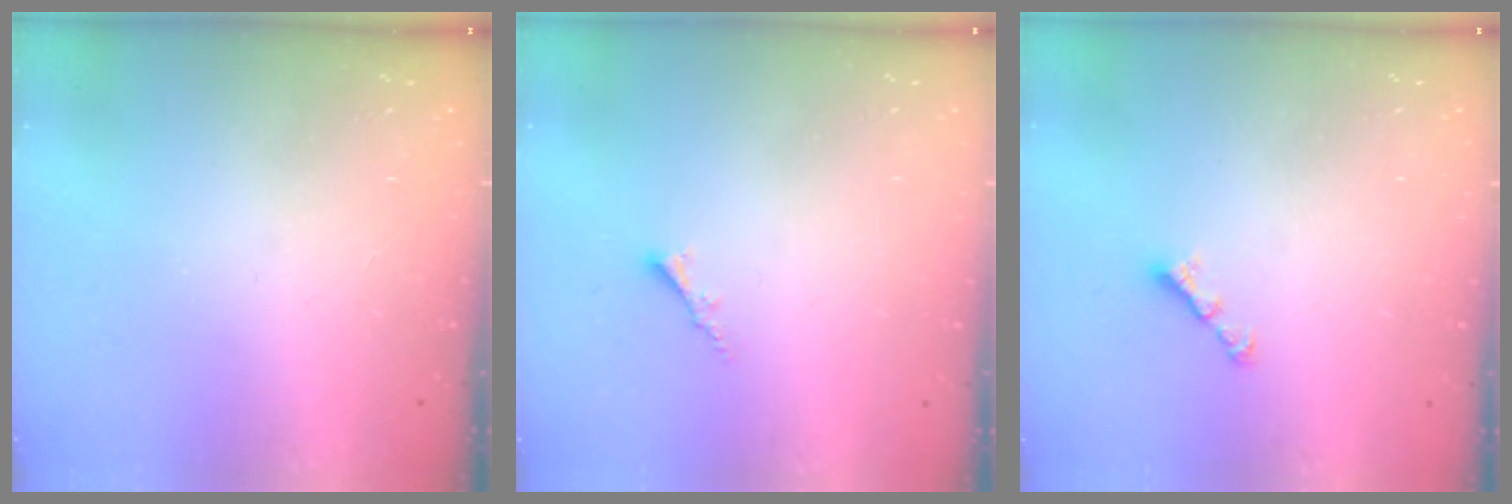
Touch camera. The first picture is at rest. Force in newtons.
{"total": 1.8, "press": 1.7, "slide": 0.5}
{"total": 2.9, "press": 2.8, "slide": 0.6}